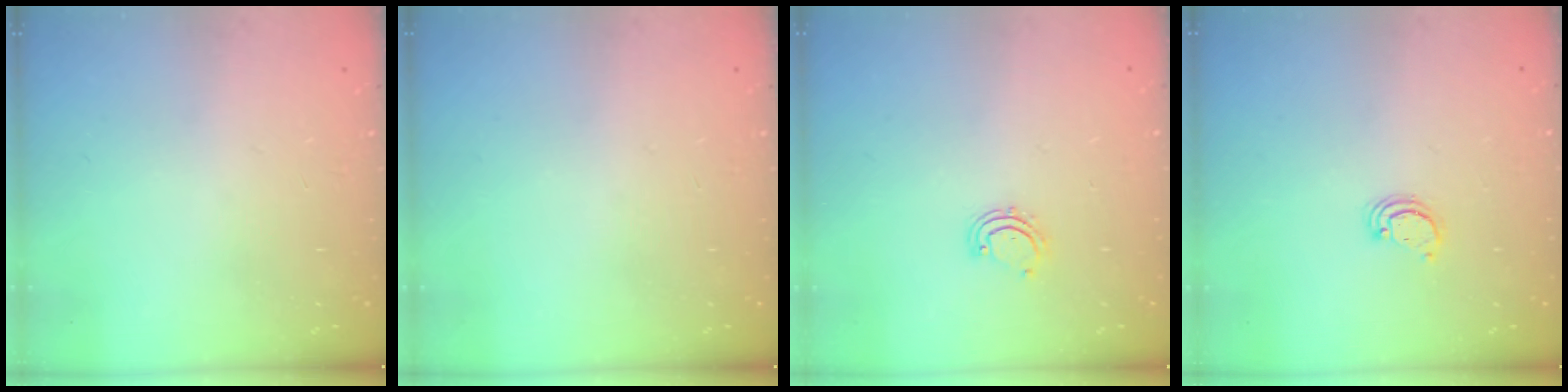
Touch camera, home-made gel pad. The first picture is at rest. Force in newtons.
{"total": 0.0}
{"total": 3.5, "press": 3.5, "slide": 0.3}
{"total": 2.6, "press": 2.6, "slide": 0.2}